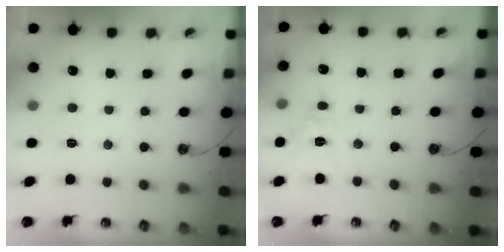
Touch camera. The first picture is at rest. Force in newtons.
{"total": 9.0, "press": 9.0, "slide": 0.6}